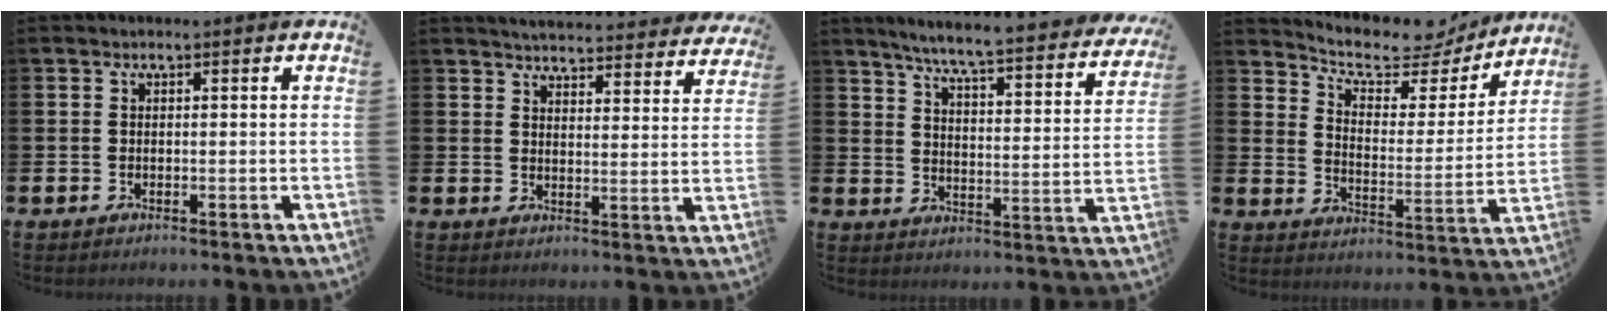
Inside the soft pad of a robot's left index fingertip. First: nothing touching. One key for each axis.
{"total": 4.8, "fx": 4.7, "fy": 0.6, "fz": 0.4, "tx": -0.019, "ty": -0.036, "tz": 0.082}
{"total": 6.5, "fx": 6.0, "fy": -0.2, "fz": 2.6, "tx": -0.069, "ty": -0.053, "tz": 0.095}
{"total": 8.0, "fx": 7.3, "fy": 2.7, "fz": 1.8, "tx": -0.064, "ty": -0.059, "tz": 0.122}